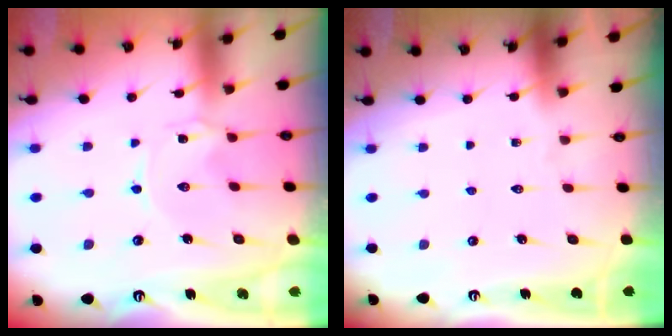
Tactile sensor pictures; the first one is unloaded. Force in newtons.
{"total": 0.0}